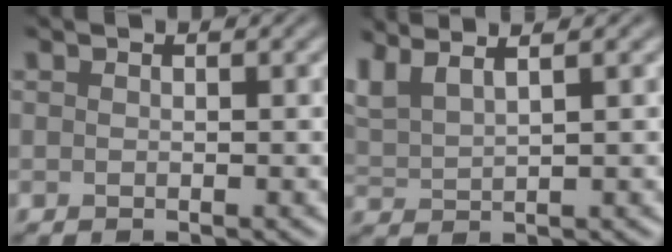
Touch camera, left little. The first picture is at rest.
{"total": 3.2, "force": [2.4, 0.6, 2.0], "torque": [-0.053, 0.014, 0.050]}